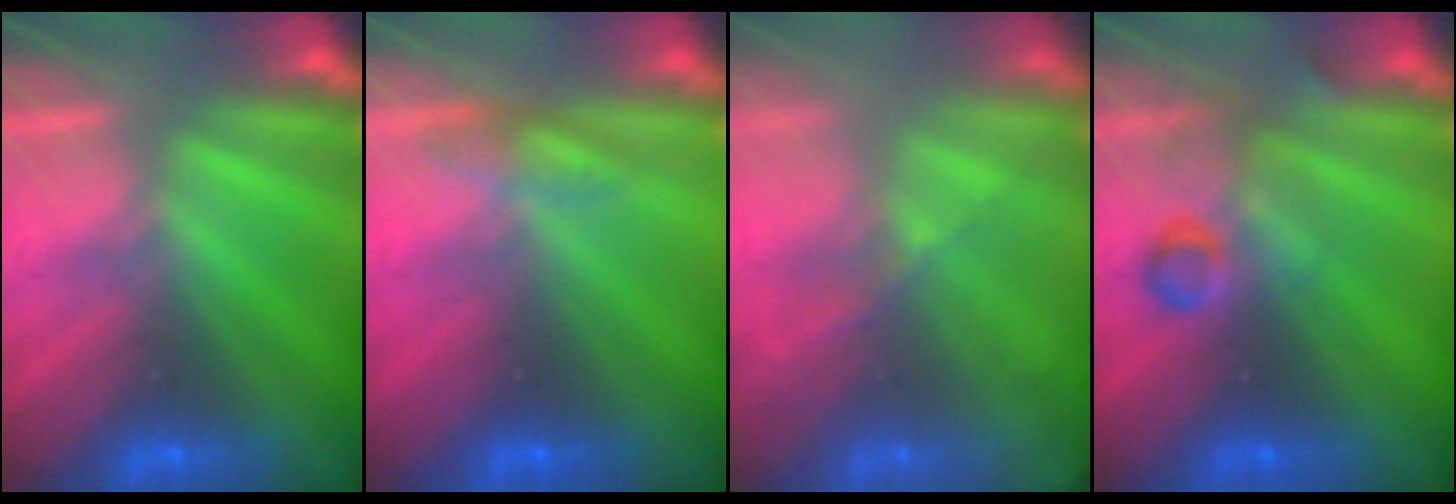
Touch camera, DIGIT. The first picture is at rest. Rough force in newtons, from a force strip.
{"total": 3.7}
{"total": 7.6}
{"total": 2.9}